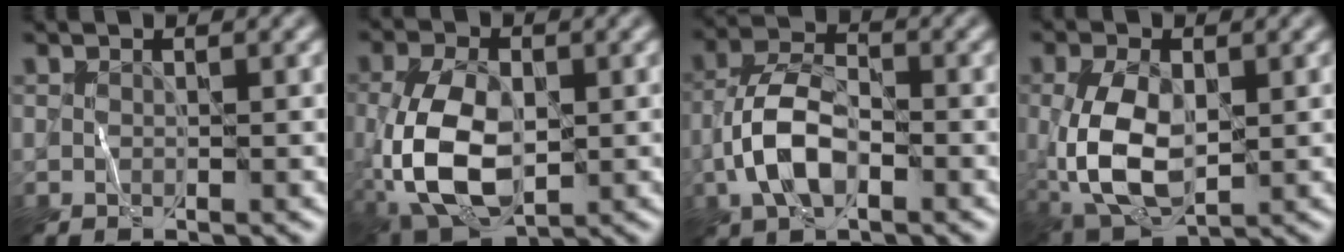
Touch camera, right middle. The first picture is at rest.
{"total": 9.4, "force": [-1.4, 5.6, 7.5], "torque": [-0.172, -0.010, -0.028]}
{"total": 5.7, "force": [-1.9, 2.9, 4.5], "torque": [-0.090, 0.008, -0.045]}
{"total": 7.7, "force": [-0.3, 4.4, 6.3], "torque": [-0.144, -0.007, -0.002]}